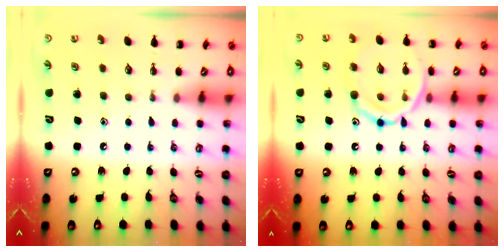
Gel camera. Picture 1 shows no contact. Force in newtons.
{"total": 13.5, "press": 13.5, "slide": 1.3}